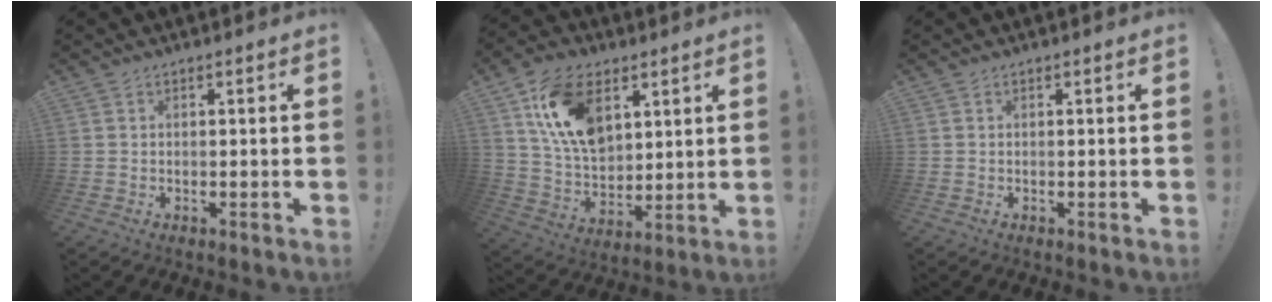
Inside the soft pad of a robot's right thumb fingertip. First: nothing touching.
{"total": 17.7, "force": [7.7, 11.4, 11.2], "torque": [-0.214, -0.025, 0.143]}
{"total": 0.0}